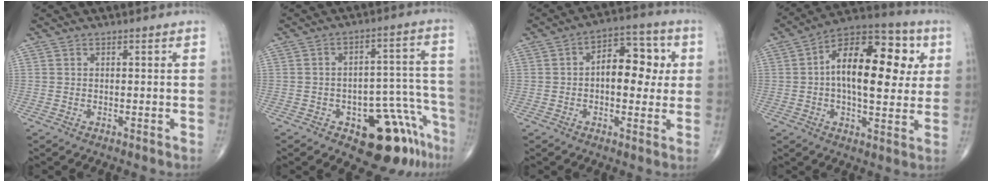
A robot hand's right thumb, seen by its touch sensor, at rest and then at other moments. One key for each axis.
{"total": 13.6, "fx": -8.0, "fy": 5.9, "fz": 9.2, "tx": -0.068, "ty": 0.073, "tz": -0.103}
{"total": 11.3, "fx": 1.1, "fy": 6.6, "fz": 9.1, "tx": -0.094, "ty": 0.022, "tz": 0.011}
{"total": 19.8, "fx": 3.3, "fy": 9.8, "fz": 16.8, "tx": -0.230, "ty": 0.019, "tz": 0.037}